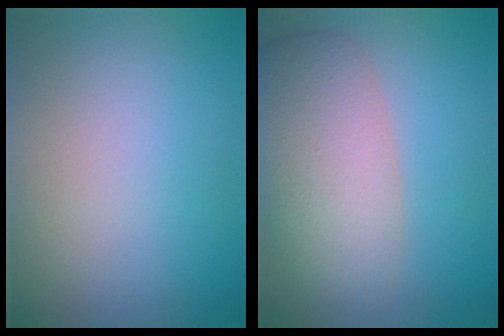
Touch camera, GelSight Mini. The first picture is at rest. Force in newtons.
{"total": 7.6, "press": 7.6, "slide": 0.3}